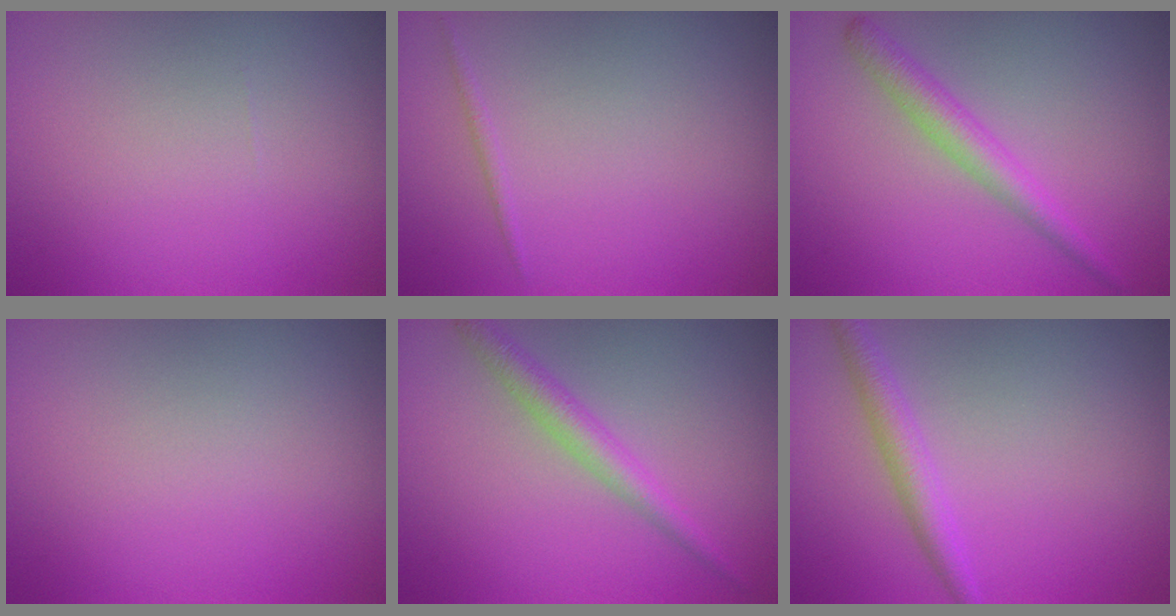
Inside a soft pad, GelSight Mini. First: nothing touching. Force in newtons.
{"total": 0.6, "press": 0.6, "slide": 0.1}
{"total": 2.6, "press": 2.6, "slide": 0.1}
{"total": 0.0}
{"total": 2.4, "press": 2.4, "slide": 0.1}
{"total": 2.4, "press": 2.4, "slide": 0.1}